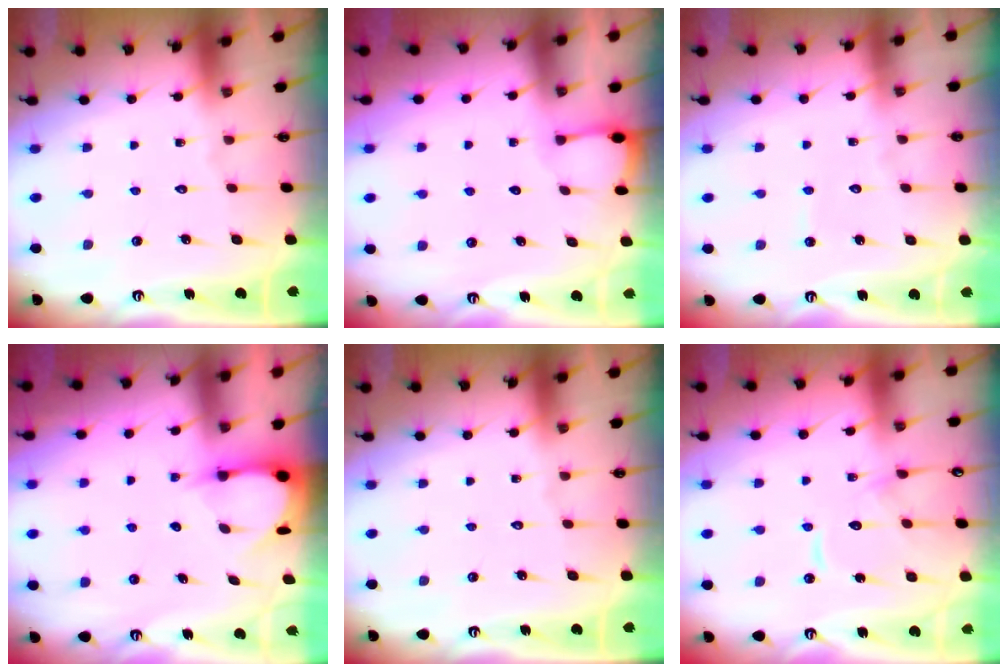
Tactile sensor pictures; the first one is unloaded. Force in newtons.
{"total": 1.5, "press": 1.5, "slide": 0.1}
{"total": 2.6, "press": 2.6, "slide": 0.2}
{"total": 3.5, "press": 3.5, "slide": 0.4}
{"total": 0.0}
{"total": 10.6, "press": 10.6, "slide": 0.5}